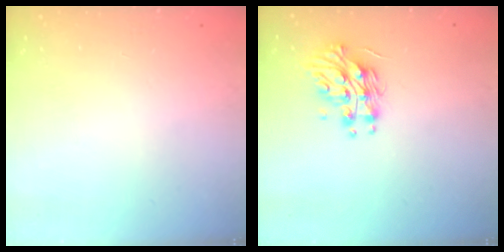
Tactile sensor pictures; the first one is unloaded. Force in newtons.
{"total": 11.6, "press": 11.6, "slide": 0.0}